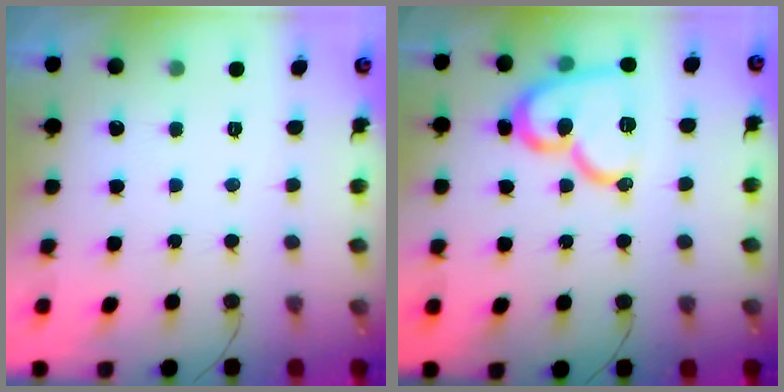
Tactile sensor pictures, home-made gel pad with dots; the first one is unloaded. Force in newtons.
{"total": 16.1, "press": 16.0, "slide": 1.0}